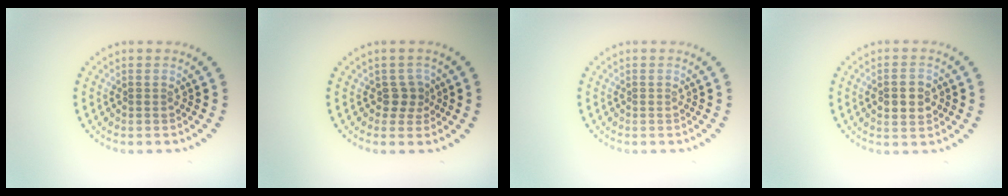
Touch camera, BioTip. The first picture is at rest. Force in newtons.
{"total": 1.7, "press": 1.3, "slide": 1.0}
{"total": 0.0}
{"total": 2.7, "press": 2.7, "slide": 0.1}